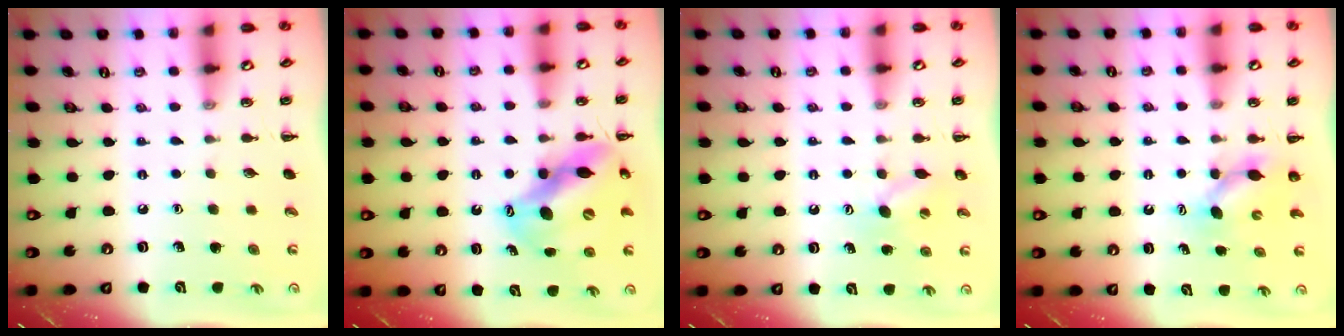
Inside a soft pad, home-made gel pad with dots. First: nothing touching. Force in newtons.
{"total": 13.6, "press": 13.1, "slide": 3.6}
{"total": 7.7, "press": 7.5, "slide": 1.7}
{"total": 5.2, "press": 5.2, "slide": 0.3}